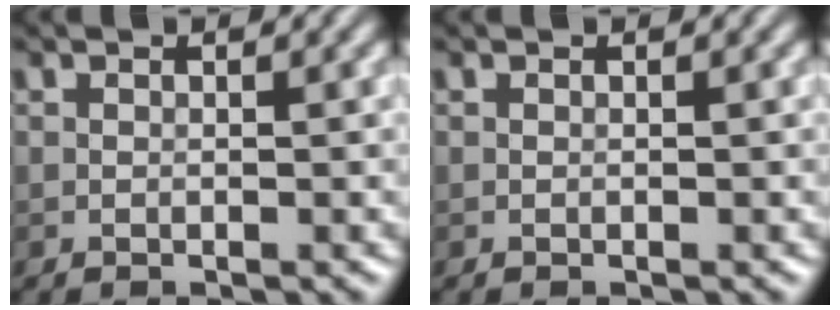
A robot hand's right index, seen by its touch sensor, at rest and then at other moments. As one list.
[{"total": 0.0}]